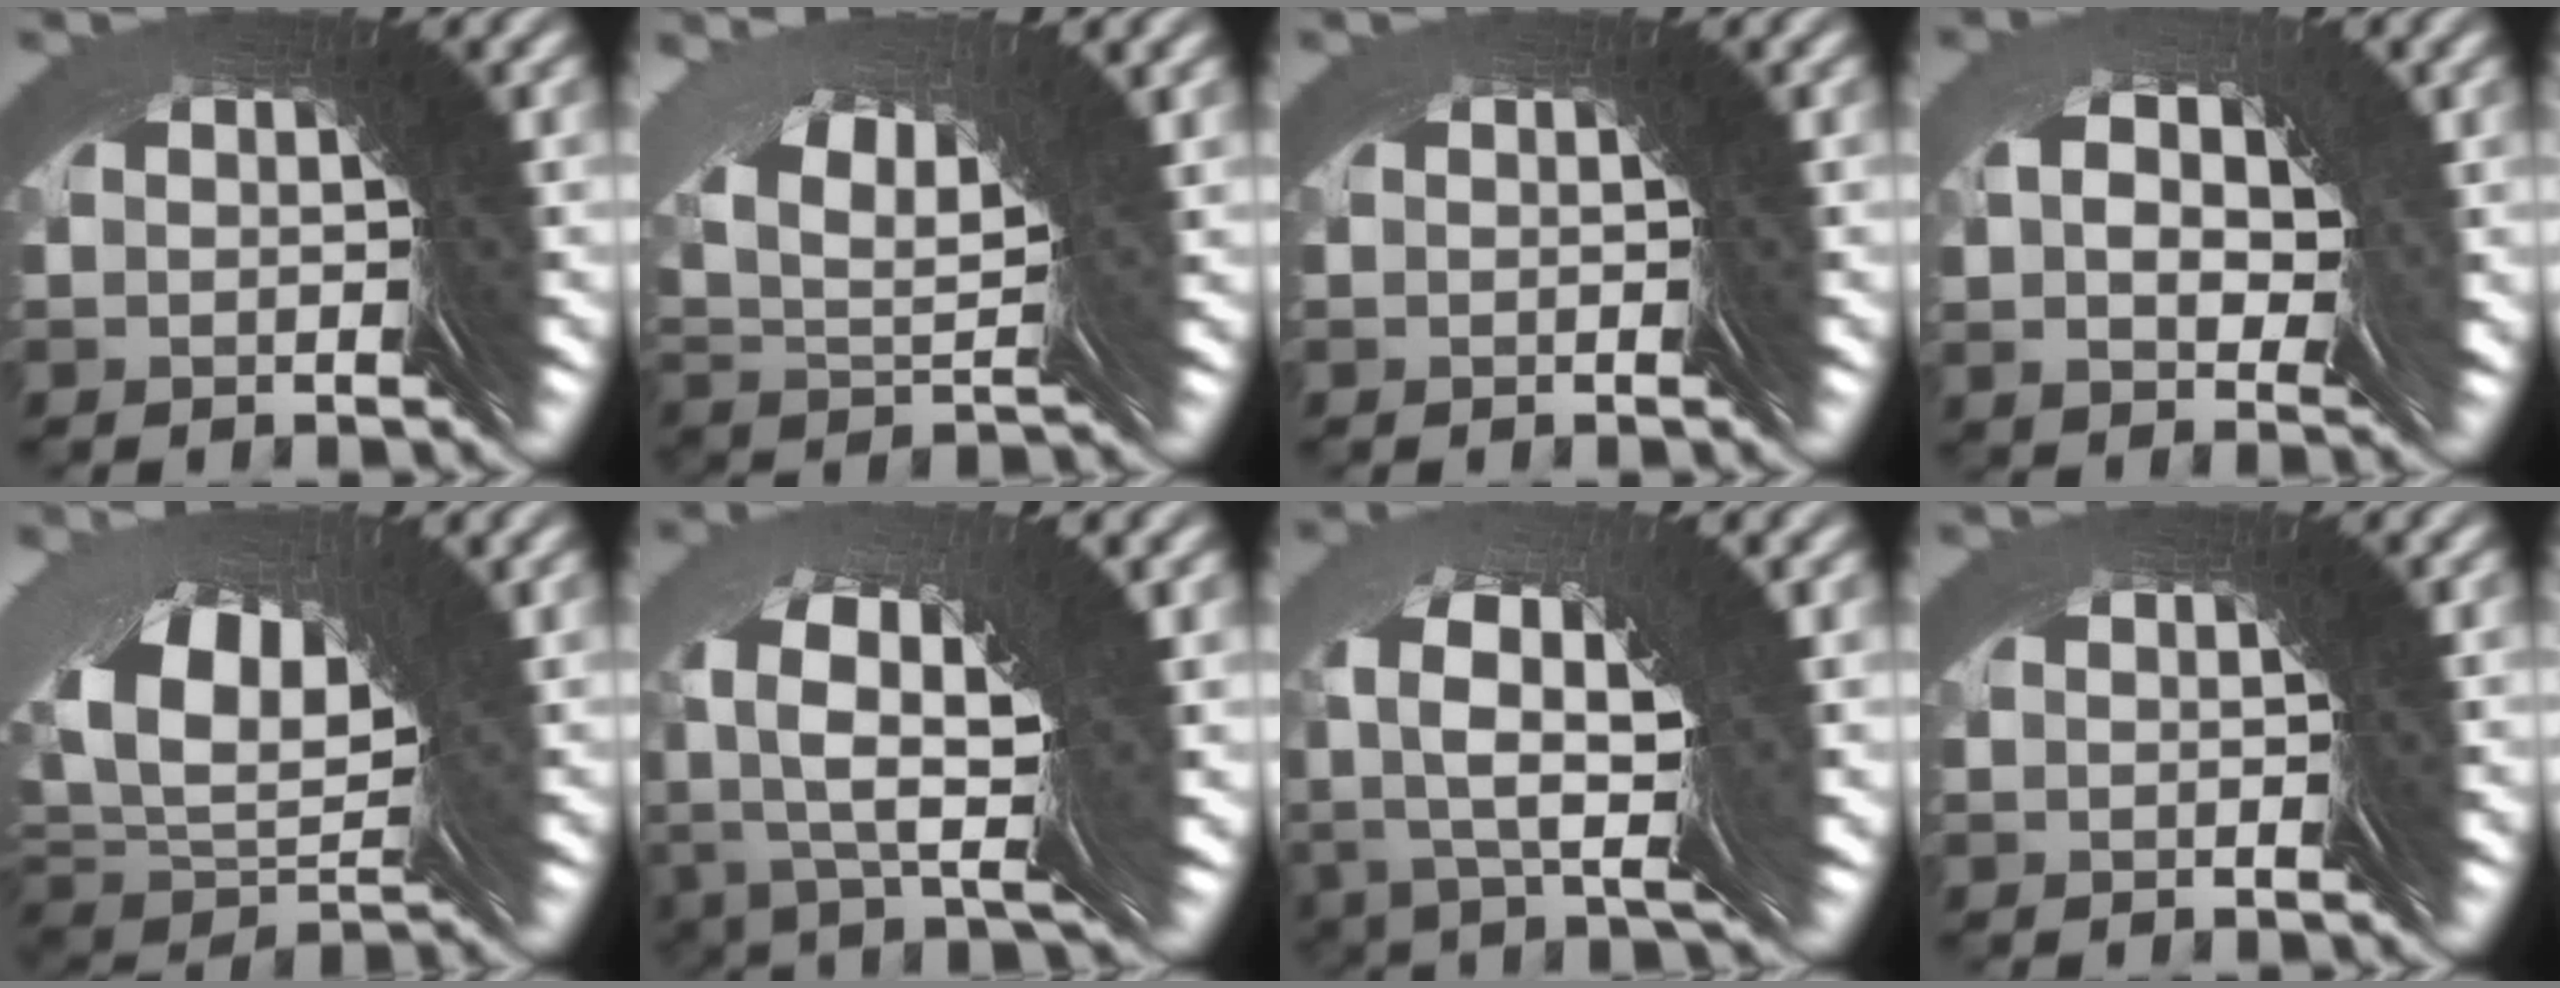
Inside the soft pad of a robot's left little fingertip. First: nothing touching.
{"total": 4.7, "force": [4.1, 0.0, 2.2], "torque": [-0.042, 0.037, 0.055]}
{"total": 0.0}
{"total": 1.0, "force": [0.7, 0.7, 0.1], "torque": [0.010, 0.013, 0.009]}
{"total": 5.4, "force": [1.5, 2.8, 4.4], "torque": [-0.076, 0.005, 0.021]}
{"total": 4.0, "force": [0.6, 1.3, 3.8], "torque": [-0.045, 0.014, 0.006]}
{"total": 3.6, "force": [1.6, 0.5, 3.1], "torque": [-0.025, 0.030, 0.014]}
{"total": 0.0}